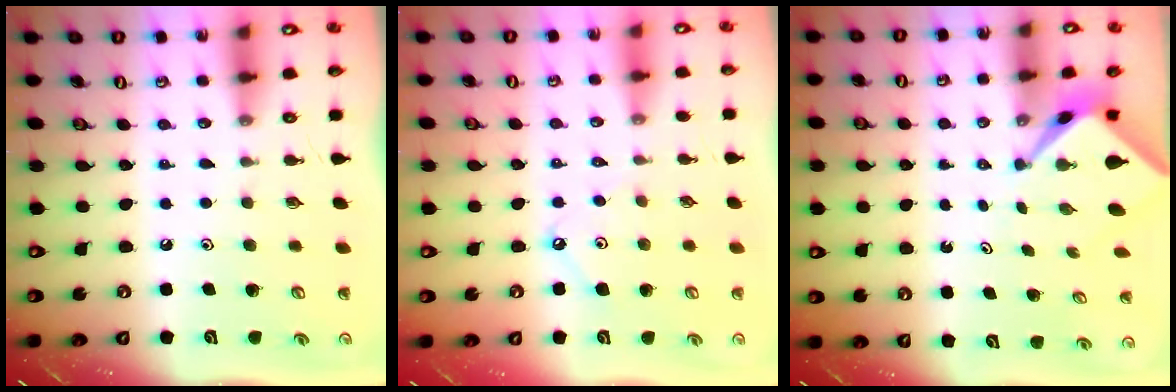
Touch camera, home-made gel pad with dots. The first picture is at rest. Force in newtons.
{"total": 3.8, "press": 3.7, "slide": 0.6}
{"total": 2.4, "press": 2.4, "slide": 0.1}